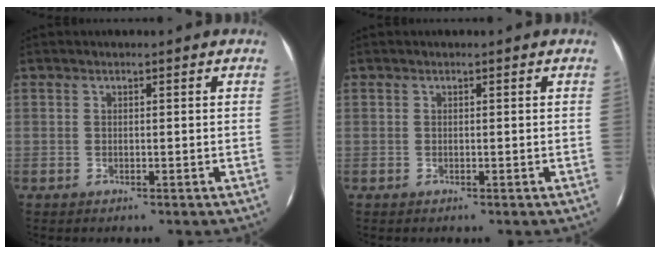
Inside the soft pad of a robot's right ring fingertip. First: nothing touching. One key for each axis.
{"total": 0.0}